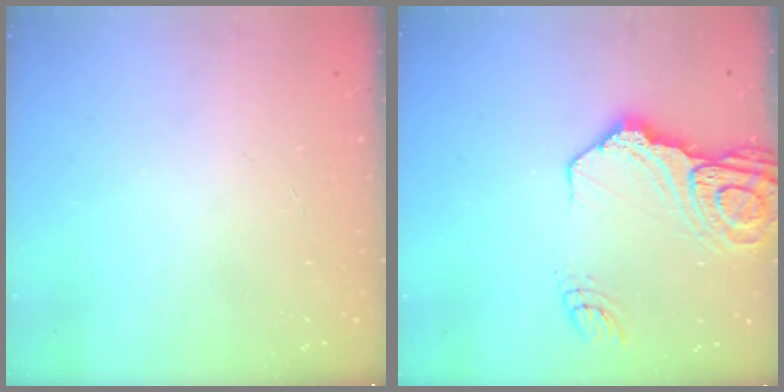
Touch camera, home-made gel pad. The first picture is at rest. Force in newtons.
{"total": 18.1, "press": 17.9, "slide": 2.1}